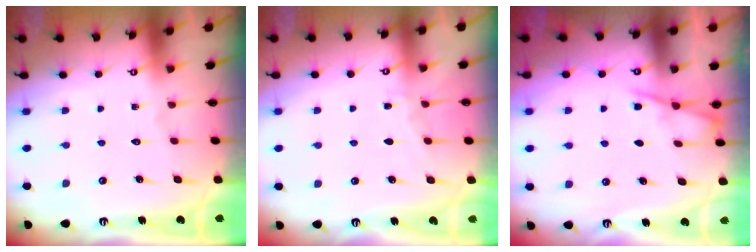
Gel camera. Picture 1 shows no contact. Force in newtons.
{"total": 3.7, "press": 3.7, "slide": 0.4}
{"total": 4.9, "press": 4.9, "slide": 0.4}